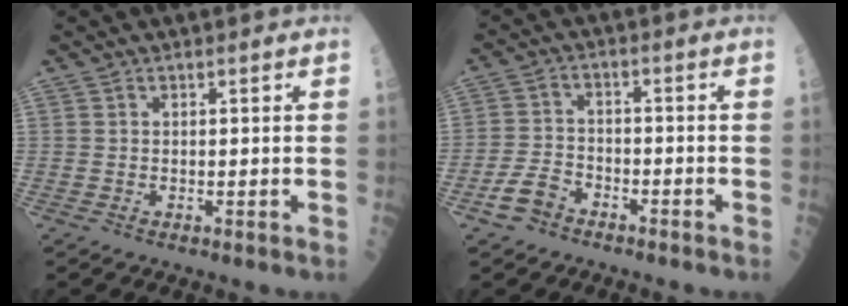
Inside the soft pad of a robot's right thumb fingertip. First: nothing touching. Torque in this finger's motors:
{"motor_torque": [0.76, 0.22, -0.10, -0.09, 0.11]}